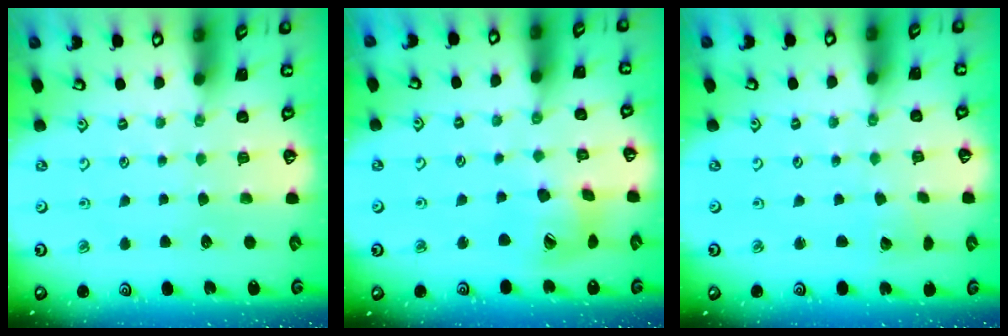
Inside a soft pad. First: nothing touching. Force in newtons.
{"total": 14.3, "press": 14.2, "slide": 2.1}
{"total": 2.1, "press": 2.1, "slide": 0.2}